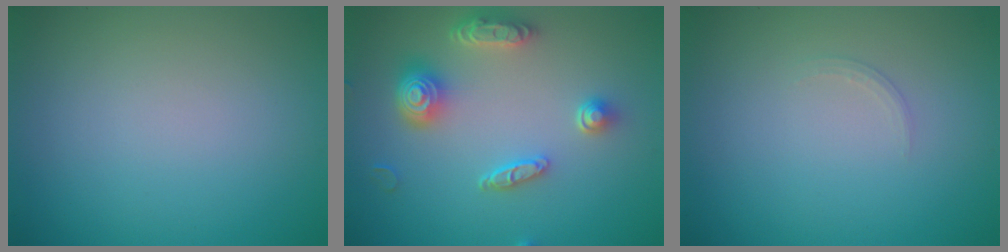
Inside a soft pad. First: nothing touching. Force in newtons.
{"total": 4.6, "press": 3.9, "slide": 2.5}
{"total": 0.7, "press": 0.7, "slide": 0.1}